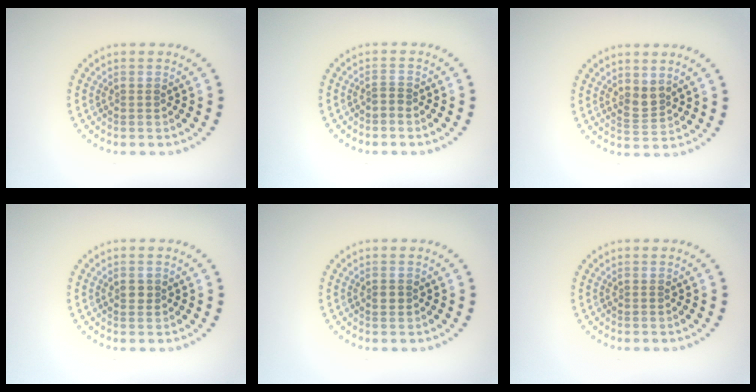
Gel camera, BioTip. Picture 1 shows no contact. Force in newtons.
{"total": 0.6, "press": 0.4, "slide": 0.5}
{"total": 1.8, "press": 1.5, "slide": 1.0}
{"total": 1.0, "press": 1.0, "slide": 0.3}
{"total": 1.0, "press": 1.0, "slide": 0.1}
{"total": 0.0}